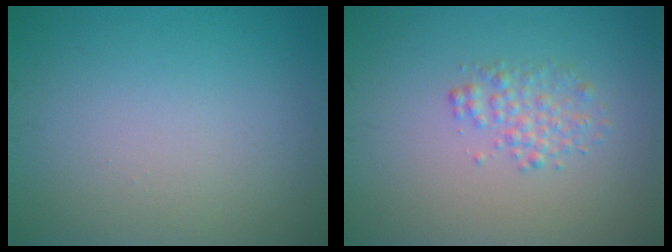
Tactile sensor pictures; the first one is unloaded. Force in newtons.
{"total": 2.0, "press": 2.0, "slide": 0.1}